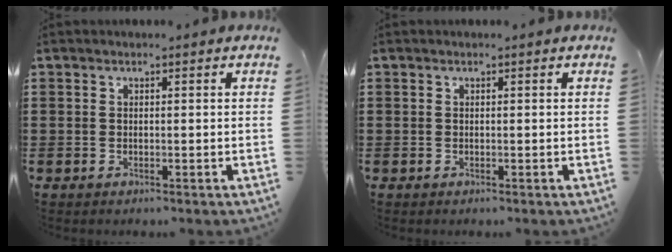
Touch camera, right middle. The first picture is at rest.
{"total": 0.0}